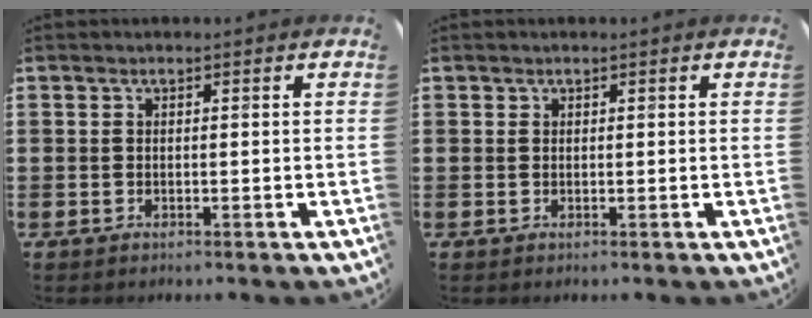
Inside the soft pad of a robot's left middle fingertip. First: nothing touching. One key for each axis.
{"total": 0.0}